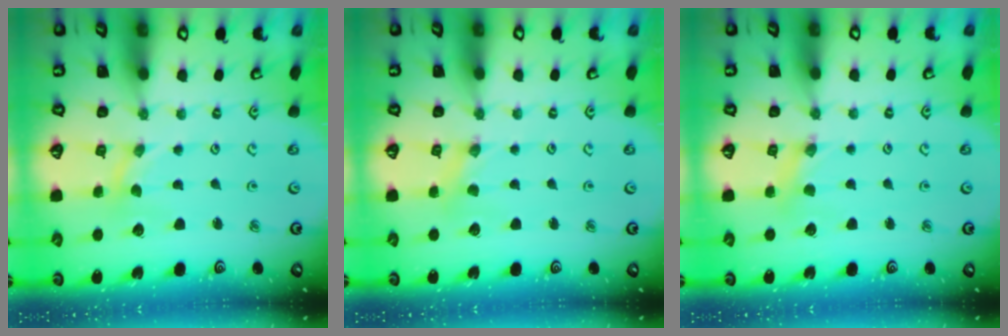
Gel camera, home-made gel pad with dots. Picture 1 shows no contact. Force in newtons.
{"total": 0.9, "press": 0.9, "slide": 0.1}
{"total": 1.5, "press": 1.5, "slide": 0.3}